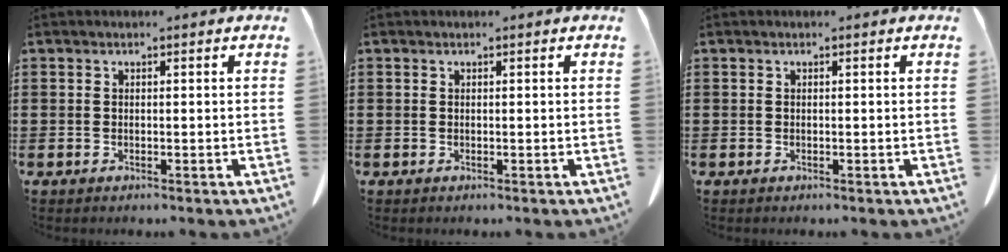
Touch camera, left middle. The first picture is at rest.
{"total": 0.0}
{"total": 0.0}